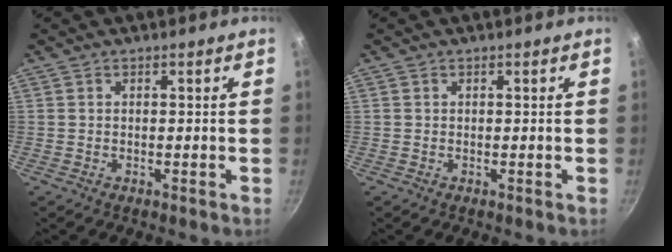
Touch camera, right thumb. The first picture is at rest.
{"total": 0.0}